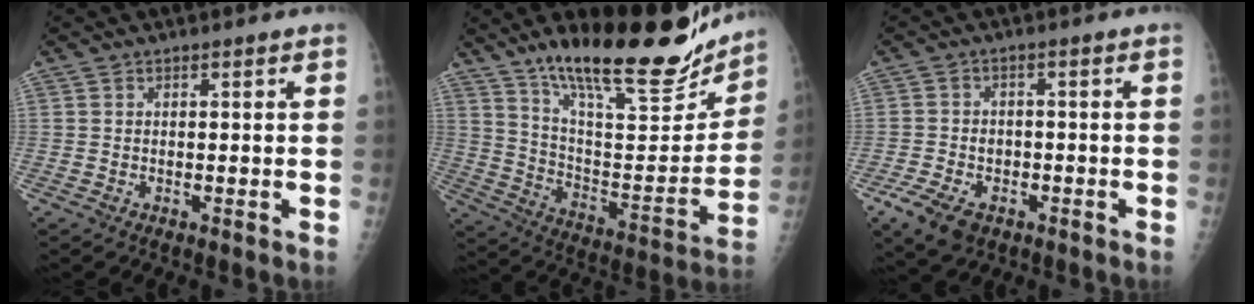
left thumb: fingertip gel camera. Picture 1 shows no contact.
{"total": 25.7, "force": [19.5, 6.6, 15.3], "torque": [-0.197, -0.100, 0.312]}
{"total": 7.9, "force": [-4.3, 5.0, 4.3], "torque": [-0.080, 0.012, -0.070]}